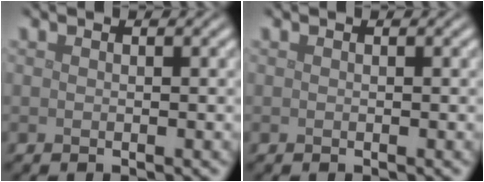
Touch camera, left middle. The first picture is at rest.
{"total": 0.0}